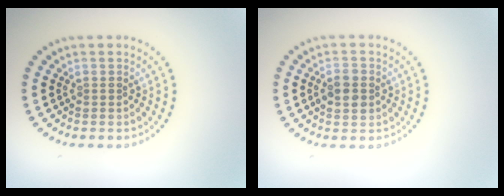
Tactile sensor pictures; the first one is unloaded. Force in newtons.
{"total": 2.8, "press": 2.8, "slide": 0.1}